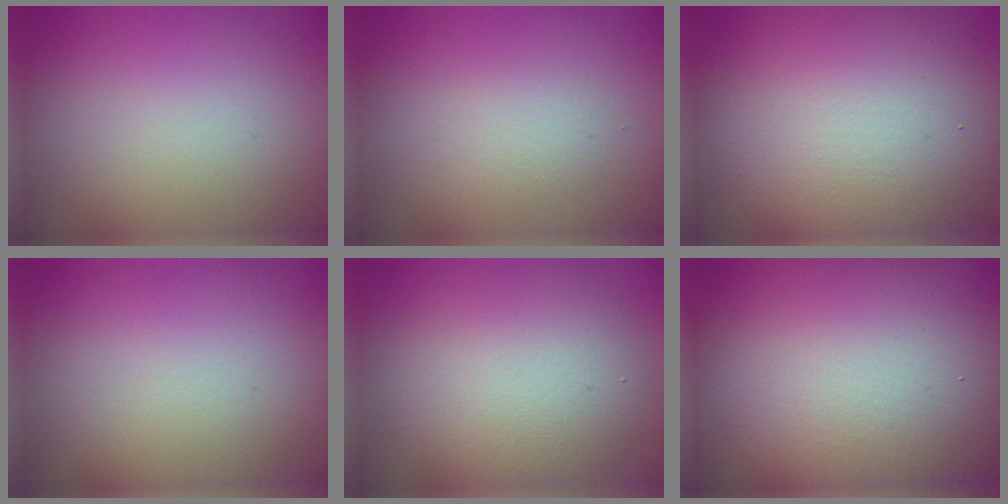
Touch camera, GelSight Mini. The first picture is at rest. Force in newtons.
{"total": 1.5, "press": 1.4, "slide": 0.1}
{"total": 12.6, "press": 12.5, "slide": 0.5}
{"total": 0.0}
{"total": 5.8, "press": 5.8, "slide": 0.3}
{"total": 18.9, "press": 18.9, "slide": 0.9}